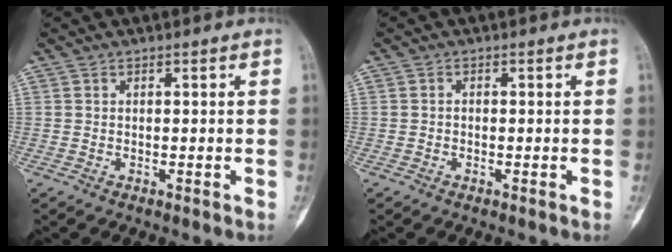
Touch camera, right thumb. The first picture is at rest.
{"total": 0.7, "force": [-0.2, 0.7, 0.2], "torque": [0.005, 0.004, -0.005]}